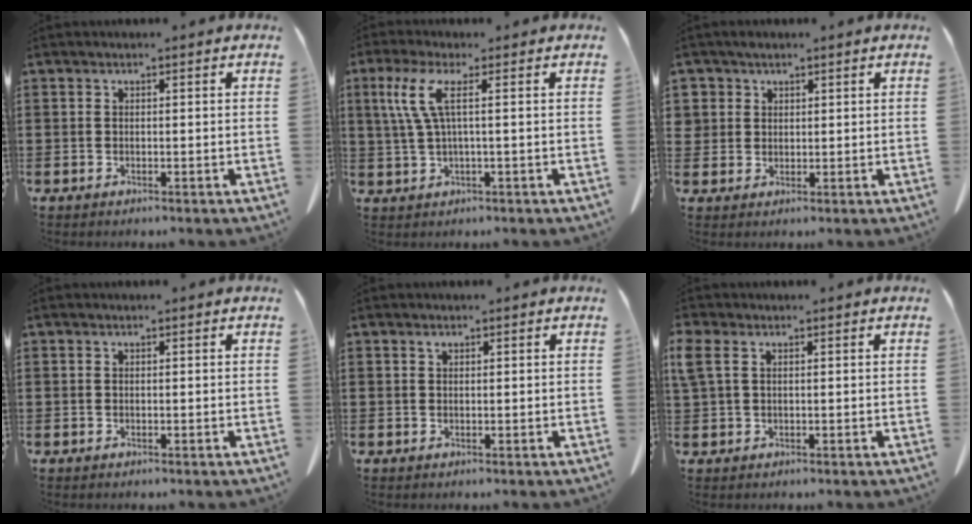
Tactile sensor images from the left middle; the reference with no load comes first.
{"total": 5.5, "force": [1.2, 0.8, 5.3], "torque": [-0.127, -0.010, 0.012]}
{"total": 2.5, "force": [1.6, 1.9, 0.1], "torque": [-0.012, 0.007, 0.032]}
{"total": 0.0}
{"total": 0.5, "force": [0.3, 0.2, 0.4], "torque": [-0.009, 0.000, 0.006]}
{"total": 2.0, "force": [0.7, 1.2, 1.5], "torque": [-0.050, -0.002, 0.008]}